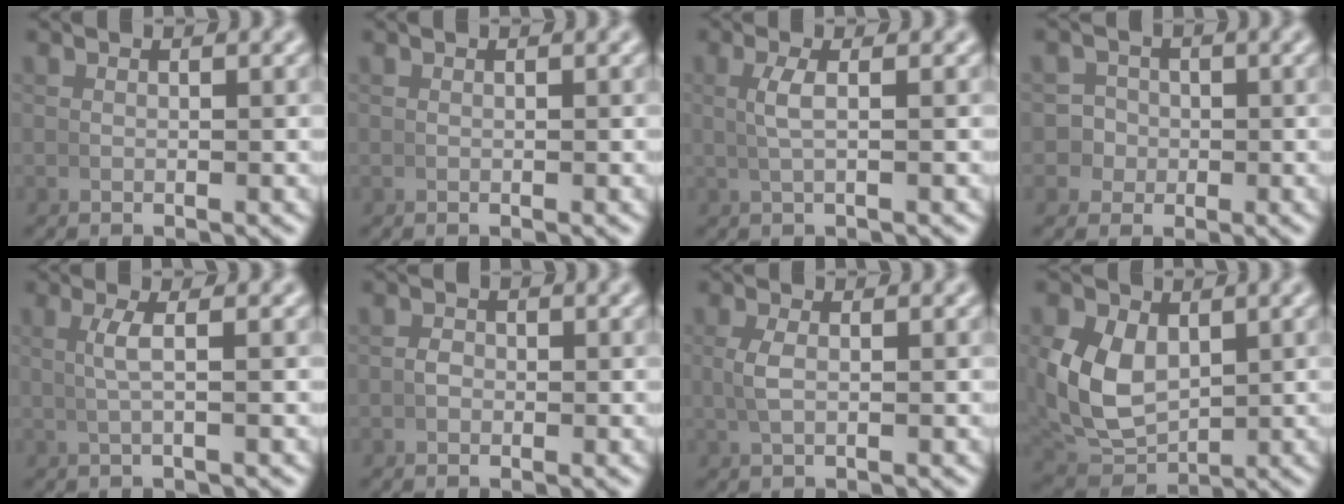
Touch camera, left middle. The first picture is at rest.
{"total": 0.0}
{"total": 1.7, "force": [0.4, -0.2, 1.7], "torque": [-0.036, 0.006, 0.010]}
{"total": 3.6, "force": [-0.9, 3.3, 0.9], "torque": [-0.024, -0.015, -0.013]}
{"total": 1.8, "force": [0.4, -0.4, 1.7], "torque": [-0.034, 0.008, 0.009]}
{"total": 0.7, "force": [-0.3, 0.6, 0.3], "torque": [-0.013, -0.003, -0.004]}
{"total": 1.5, "force": [0.2, 0.3, 1.4], "torque": [-0.038, 0.004, 0.008]}
{"total": 7.6, "force": [0.7, 5.7, 4.9], "torque": [-0.121, -0.028, 0.035]}